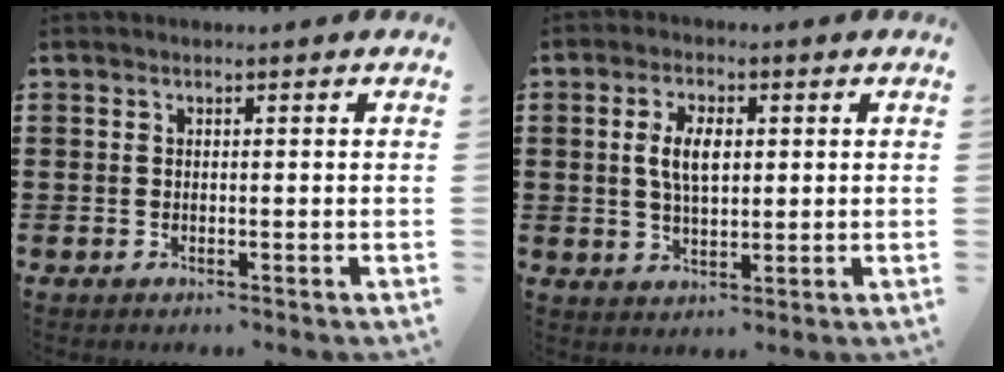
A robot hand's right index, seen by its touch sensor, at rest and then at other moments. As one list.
[{"total": 5.4, "force": [0.8, 2.5, 4.7], "torque": [-0.094, 0.010, 0.012]}]